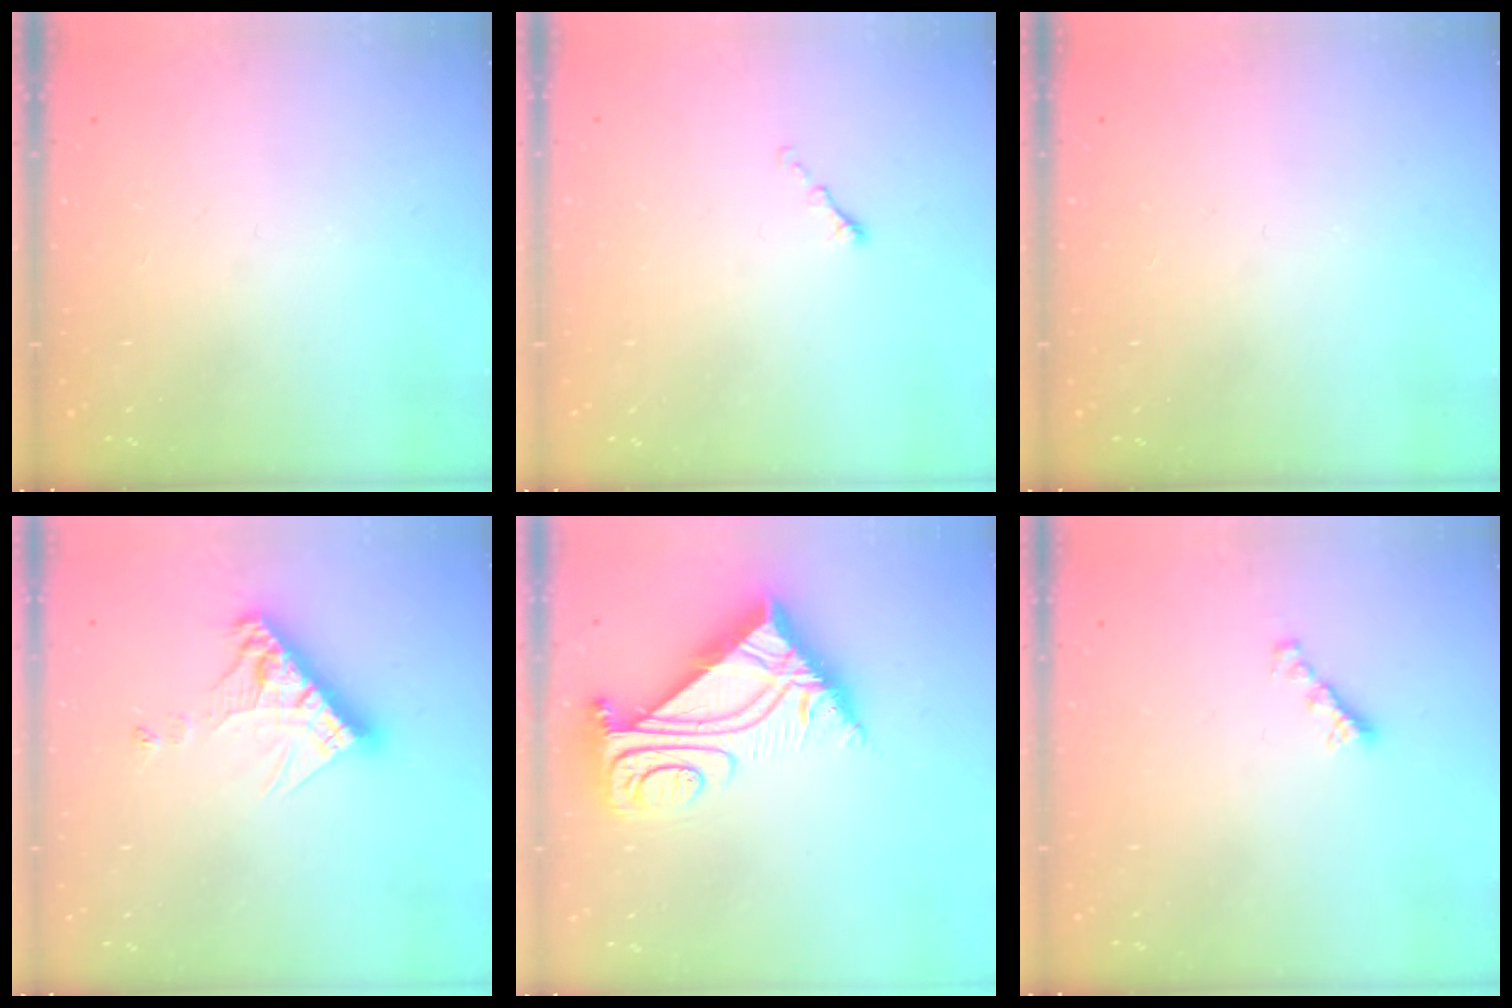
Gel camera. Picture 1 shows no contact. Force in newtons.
{"total": 0.0}
{"total": 0.0}
{"total": 11.3, "press": 11.2, "slide": 1.0}
{"total": 10.3, "press": 10.2, "slide": 1.2}
{"total": 2.2, "press": 2.1, "slide": 0.5}